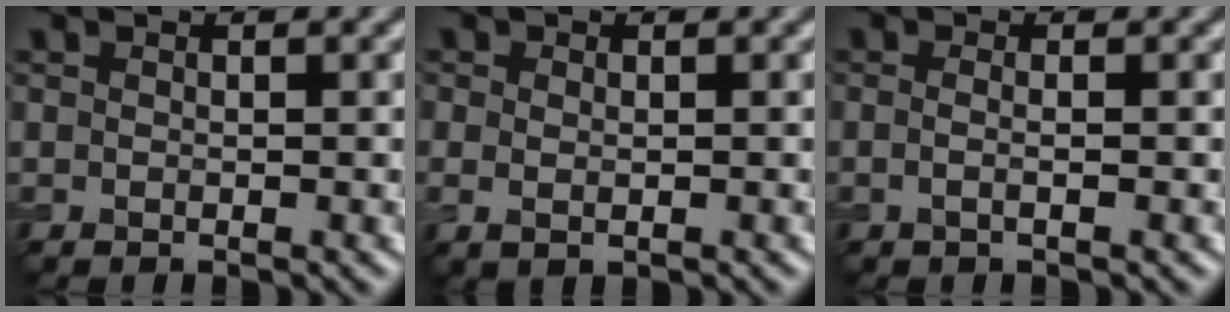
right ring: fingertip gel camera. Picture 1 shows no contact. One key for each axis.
{"total": 1.2, "fx": 0.0, "fy": 0.7, "fz": 0.9, "tx": -0.020, "ty": -0.002, "tz": 0.001}
{"total": 1.4, "fx": -0.1, "fy": 0.6, "fz": 1.3, "tx": -0.013, "ty": -0.013, "tz": -0.014}